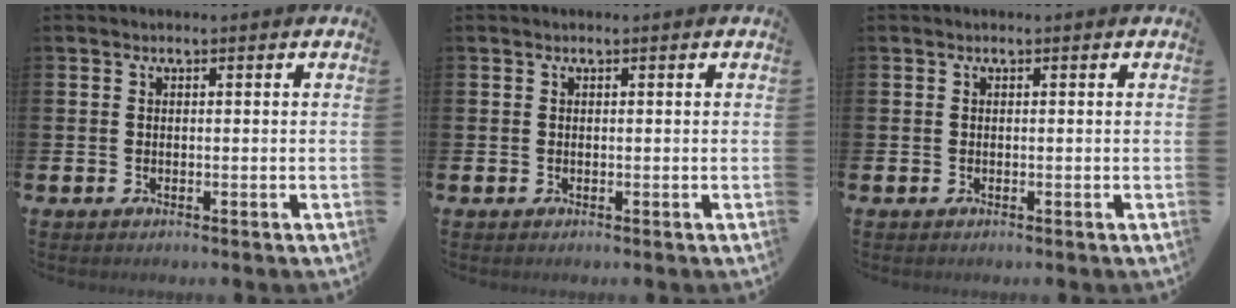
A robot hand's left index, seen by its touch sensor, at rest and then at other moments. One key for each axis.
{"total": 0.0}
{"total": 0.0}